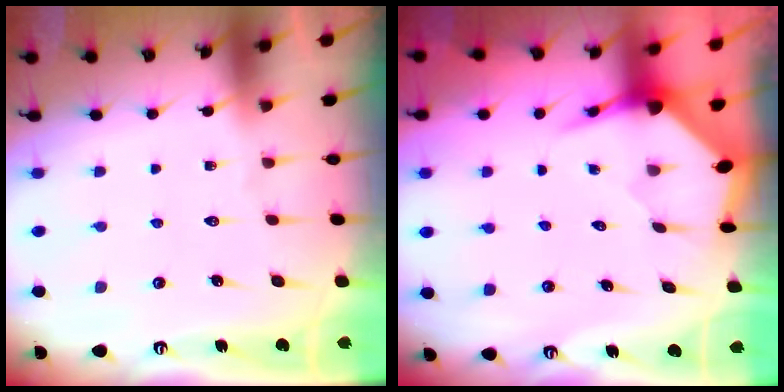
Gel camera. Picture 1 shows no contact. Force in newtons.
{"total": 3.7, "press": 3.6, "slide": 0.4}